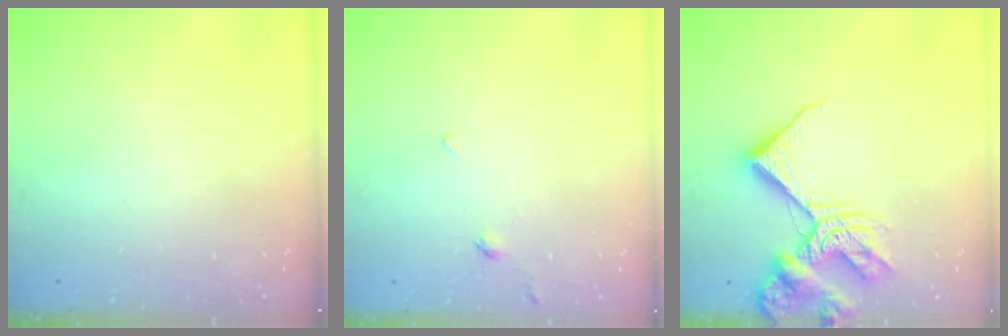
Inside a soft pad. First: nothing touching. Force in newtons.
{"total": 1.8, "press": 1.7, "slide": 0.5}
{"total": 16.0, "press": 15.9, "slide": 1.8}